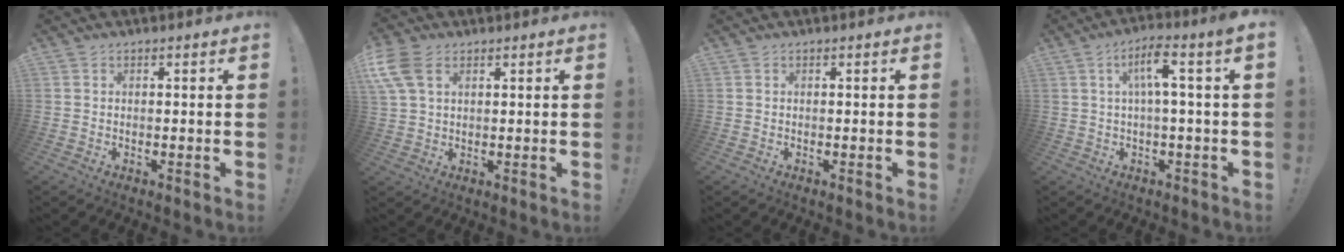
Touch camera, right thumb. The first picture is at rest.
{"total": 8.3, "force": [3.7, 4.9, 5.6], "torque": [-0.113, -0.011, 0.074]}
{"total": 0.0}
{"total": 7.2, "force": [1.3, 0.3, 7.1], "torque": [-0.118, -0.002, 0.013]}